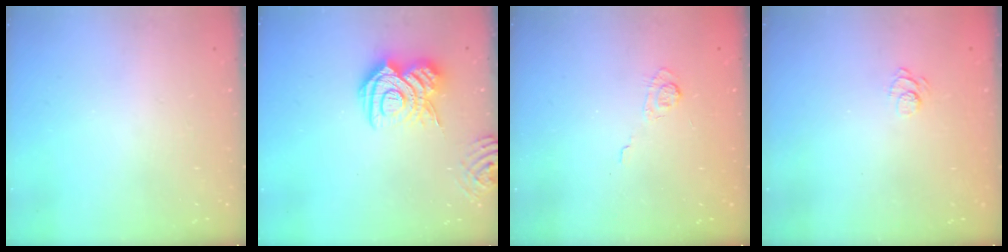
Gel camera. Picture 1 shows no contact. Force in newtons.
{"total": 16.0, "press": 15.9, "slide": 1.5}
{"total": 3.0, "press": 2.6, "slide": 1.6}
{"total": 2.1, "press": 1.6, "slide": 1.3}